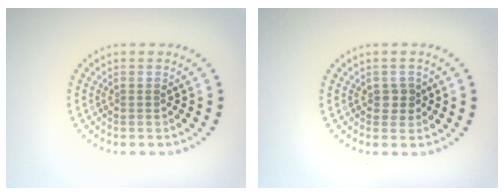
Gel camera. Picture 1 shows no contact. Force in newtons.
{"total": 1.2, "press": 1.2, "slide": 0.3}